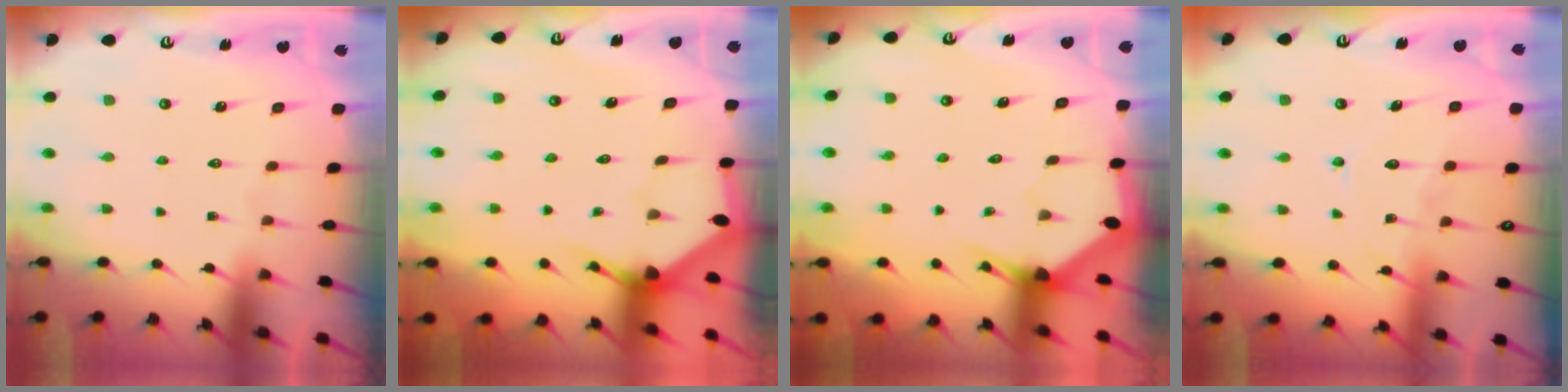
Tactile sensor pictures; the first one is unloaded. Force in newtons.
{"total": 3.0, "press": 3.0, "slide": 0.1}
{"total": 2.8, "press": 2.8, "slide": 0.1}
{"total": 10.3, "press": 10.3, "slide": 0.9}